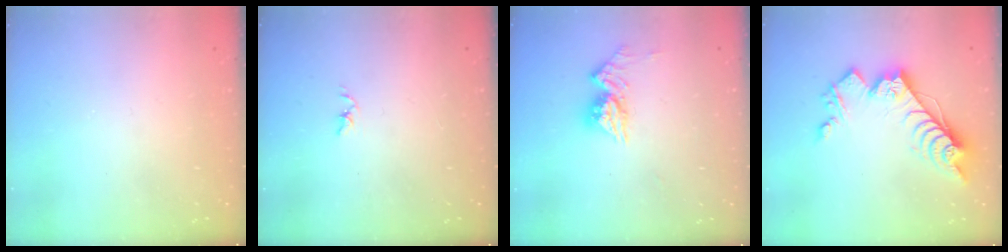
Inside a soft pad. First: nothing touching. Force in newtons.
{"total": 1.8, "press": 1.7, "slide": 0.3}
{"total": 9.9, "press": 9.8, "slide": 0.9}
{"total": 16.7, "press": 16.7, "slide": 0.3}